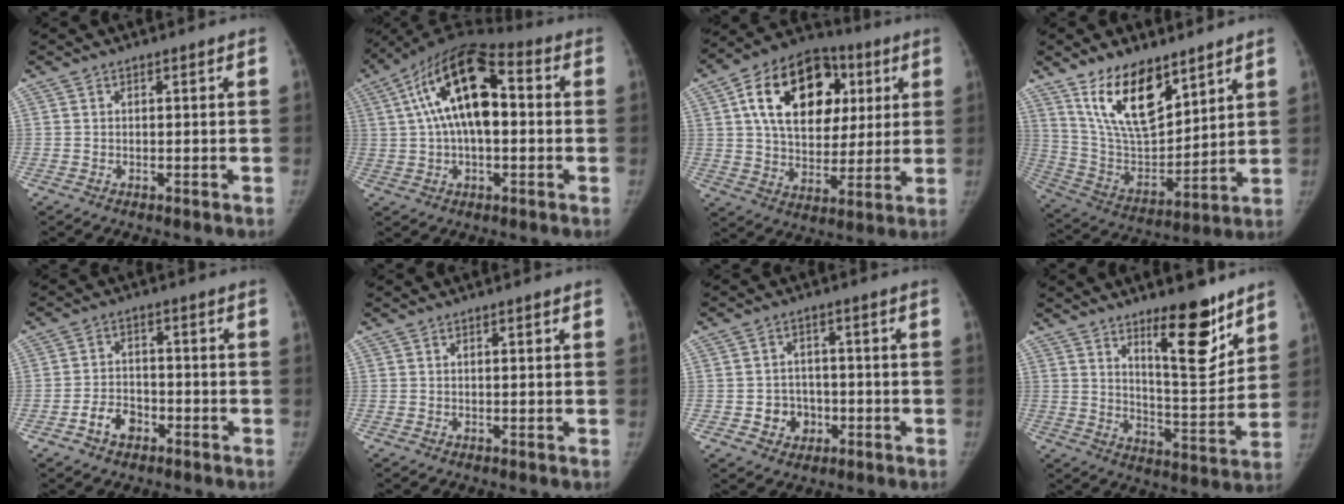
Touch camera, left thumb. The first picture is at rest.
{"total": 17.5, "force": [2.6, 8.7, 15.0], "torque": [-0.260, 0.032, 0.032]}
{"total": 22.3, "force": [6.8, 15.1, 14.9], "torque": [-0.213, 0.003, 0.104]}
{"total": 16.8, "force": [10.7, 7.7, 10.5], "torque": [-0.146, -0.064, 0.213]}
{"total": 5.3, "force": [-2.9, 3.8, 2.3], "torque": [-0.026, 0.027, -0.051]}
{"total": 1.0, "force": [0.3, 0.3, 0.9], "torque": [-0.013, 0.001, 0.006]}
{"total": 5.8, "force": [-1.8, 5.2, 1.9], "torque": [0.001, 0.014, -0.026]}
{"total": 14.4, "force": [9.3, 4.3, 10.1], "torque": [-0.114, -0.079, 0.153]}